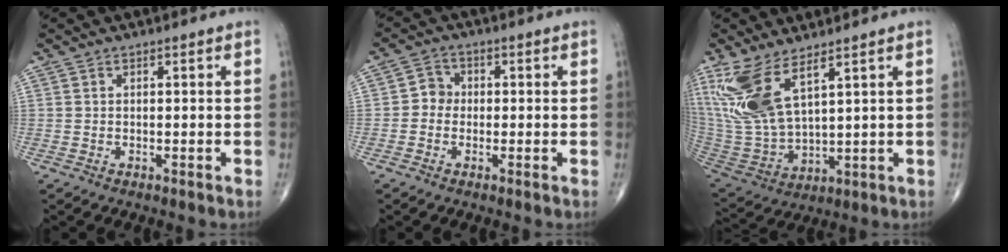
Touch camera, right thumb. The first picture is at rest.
{"total": 3.3, "force": [-0.5, 3.0, 1.3], "torque": [0.000, 0.010, -0.020]}
{"total": 14.5, "force": [7.8, 5.5, 10.8], "torque": [-0.234, -0.039, 0.179]}